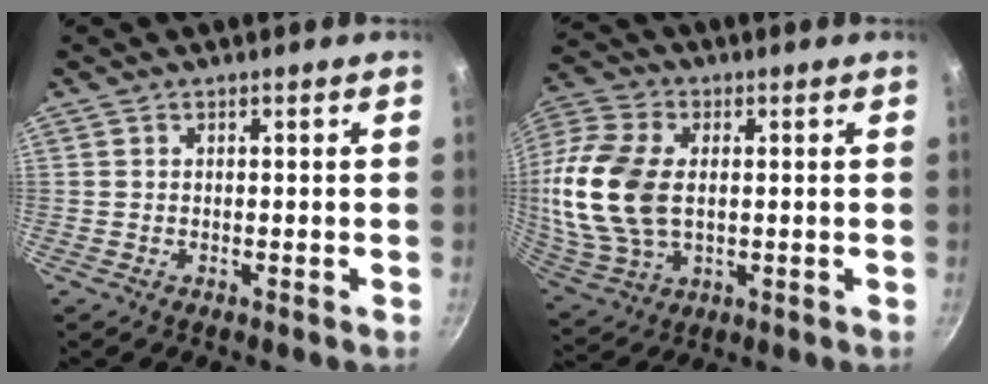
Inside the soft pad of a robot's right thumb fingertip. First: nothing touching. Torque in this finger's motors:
{"motor_torque": [-0.11, 0.75, 1.41, -0.65, 0.24]}